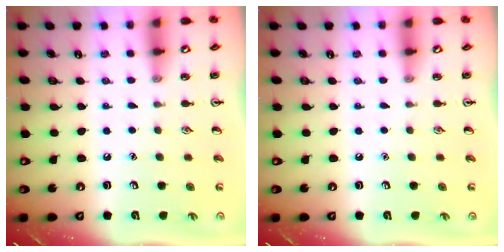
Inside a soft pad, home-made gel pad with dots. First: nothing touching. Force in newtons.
{"total": 0.0}